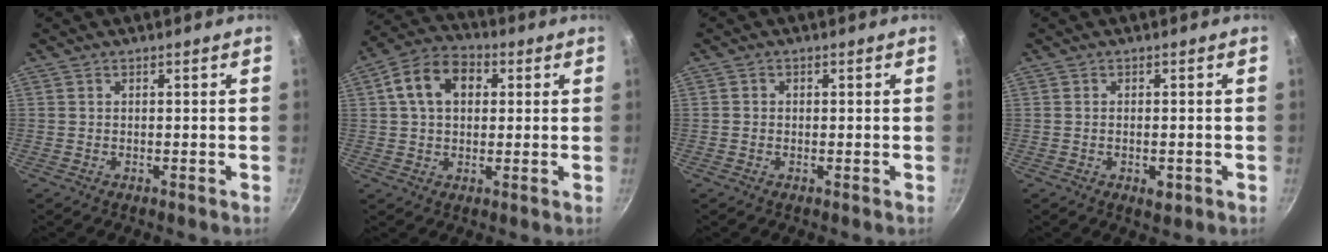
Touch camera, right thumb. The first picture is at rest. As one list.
[{"total": 10.8, "force": [2.6, 7.7, 7.2], "torque": [-0.102, 0.020, 0.027]}, {"total": 0.8, "force": [-0.2, 0.8, 0.3], "torque": [-0.003, 0.002, -0.006]}, {"total": 2.7, "force": [-1.0, 1.4, 2.1], "torque": [-0.034, -0.002, -0.015]}]